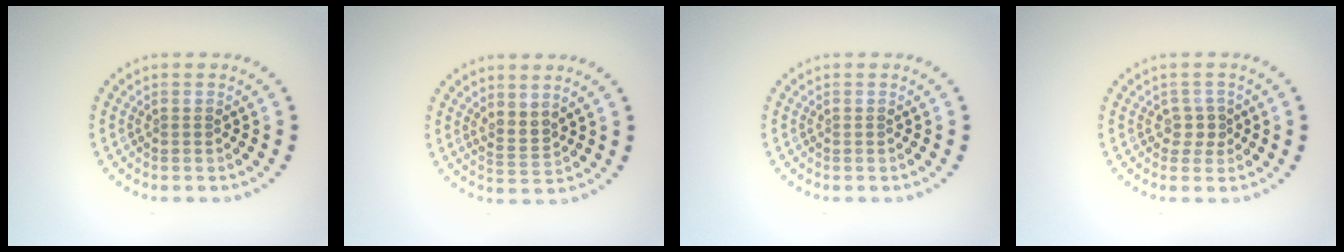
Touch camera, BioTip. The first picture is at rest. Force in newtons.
{"total": 2.0, "press": 1.4, "slide": 1.5}
{"total": 0.0}
{"total": 1.6, "press": 1.3, "slide": 0.9}